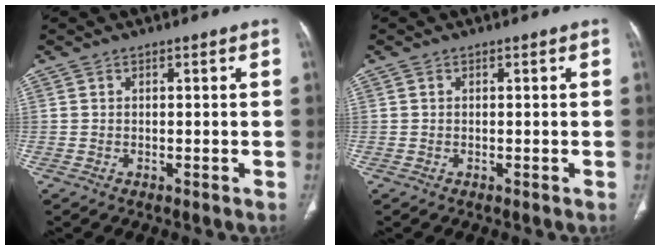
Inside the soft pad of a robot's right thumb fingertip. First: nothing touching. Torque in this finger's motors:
{"motor_torque": [0.06, -0.06, 0.51, -0.07, -0.01]}